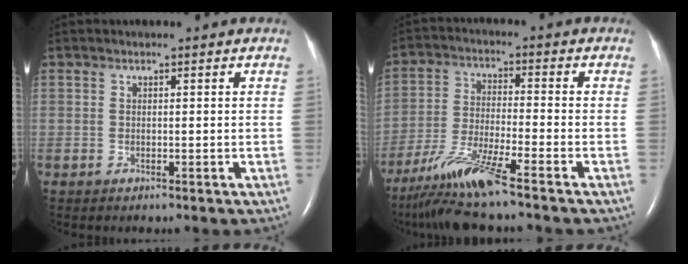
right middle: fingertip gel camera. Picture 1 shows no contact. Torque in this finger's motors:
{"motor_torque": [1.09, -1.05, 0.22, 0.07]}